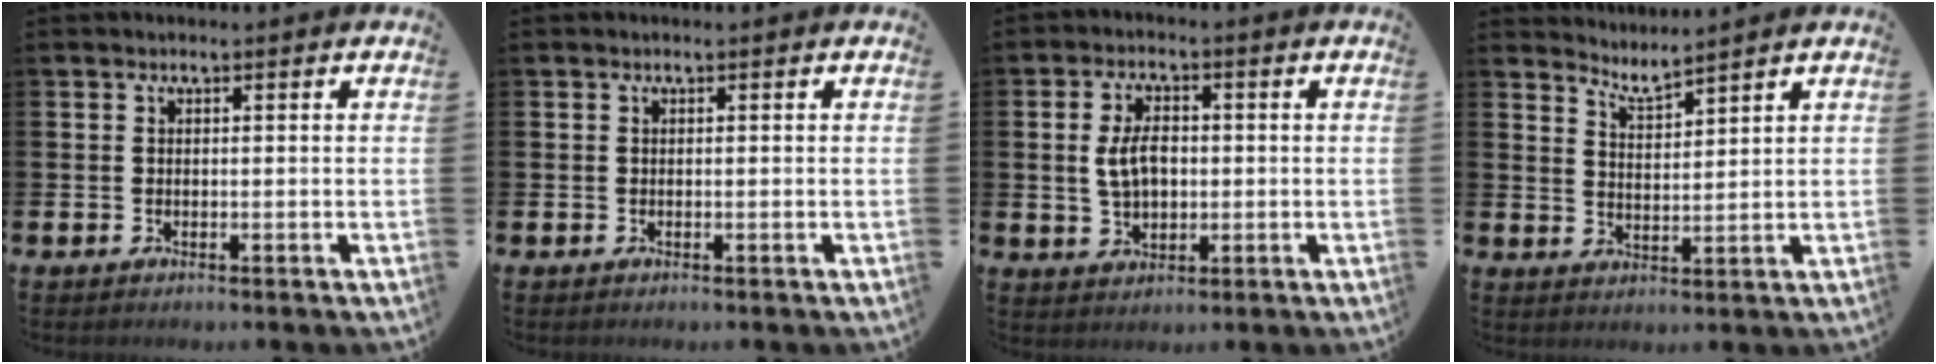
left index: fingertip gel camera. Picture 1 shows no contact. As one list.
[{"total": 0.0}, {"total": 5.2, "force": [0.5, 3.2, 4.0], "torque": [-0.066, 0.006, 0.004]}, {"total": 3.8, "force": [3.7, -0.2, 0.4], "torque": [-0.024, -0.020, 0.068]}]